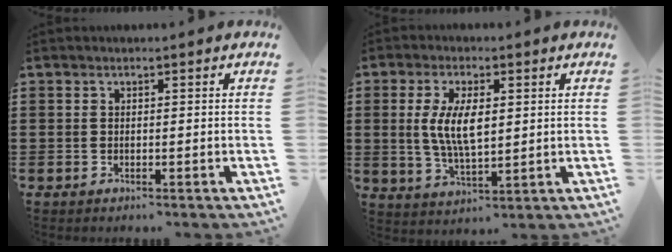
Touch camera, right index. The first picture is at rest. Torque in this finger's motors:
{"motor_torque": [1.68, 0.46, 0.33, 0.21]}